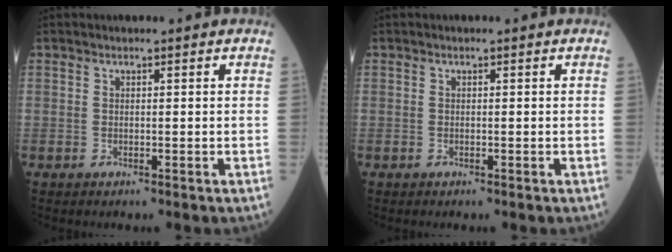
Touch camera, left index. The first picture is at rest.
{"total": 0.0}